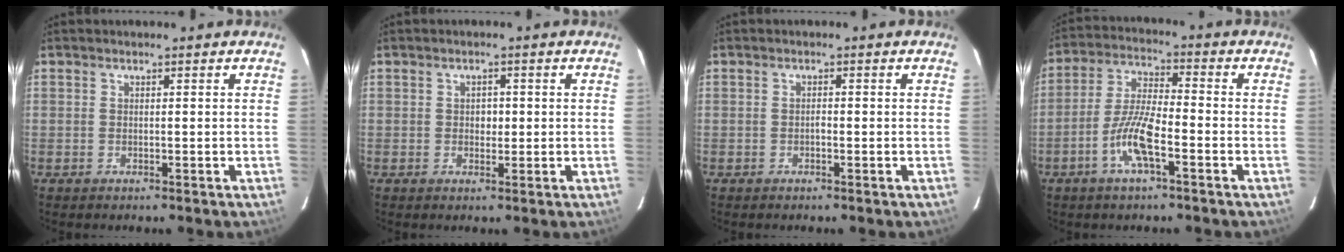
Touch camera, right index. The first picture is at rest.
{"total": 1.9, "force": [0.0, 1.3, 1.4], "torque": [-0.021, 0.002, 0.001]}
{"total": 0.8, "force": [-0.3, 0.3, 0.7], "torque": [-0.015, 0.002, -0.006]}
{"total": 8.8, "force": [-3.7, 1.7, 7.8], "torque": [-0.160, 0.002, -0.072]}